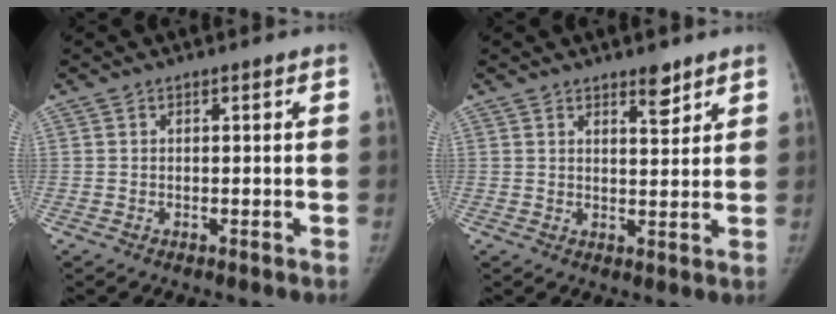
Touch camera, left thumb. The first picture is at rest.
{"total": 4.0, "force": [2.9, 1.4, 2.3], "torque": [-0.017, -0.021, 0.044]}